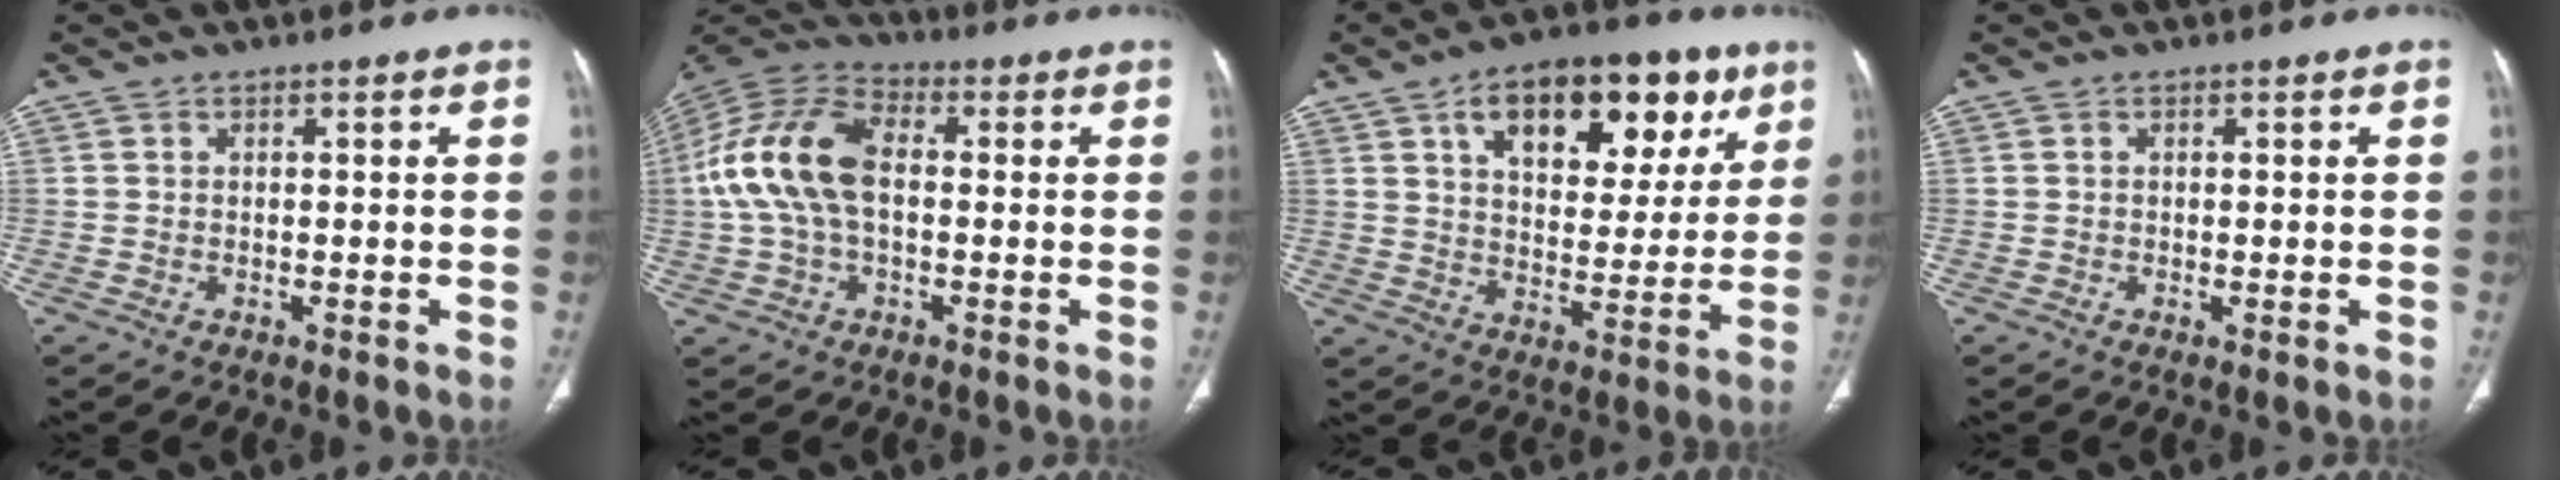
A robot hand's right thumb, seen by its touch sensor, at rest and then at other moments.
{"total": 15.1, "force": [0.3, 9.1, 12.1], "torque": [-0.249, 0.035, -0.002]}
{"total": 21.4, "force": [10.0, 11.8, 14.8], "torque": [-0.168, -0.008, 0.151]}
{"total": 0.7, "force": [-0.3, 0.2, 0.6], "torque": [-0.015, -0.003, -0.005]}